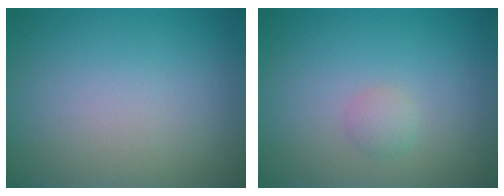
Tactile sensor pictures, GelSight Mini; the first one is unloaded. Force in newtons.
{"total": 1.1, "press": 1.1, "slide": 0.0}